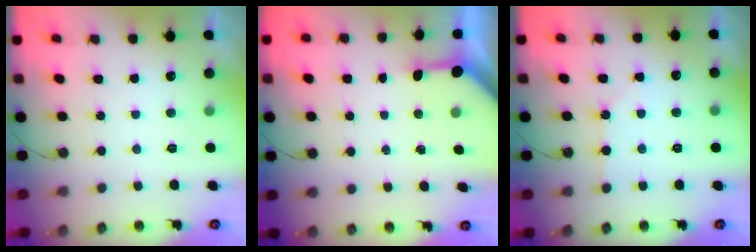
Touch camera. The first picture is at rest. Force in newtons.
{"total": 3.3, "press": 3.3, "slide": 0.3}
{"total": 5.1, "press": 5.0, "slide": 0.8}